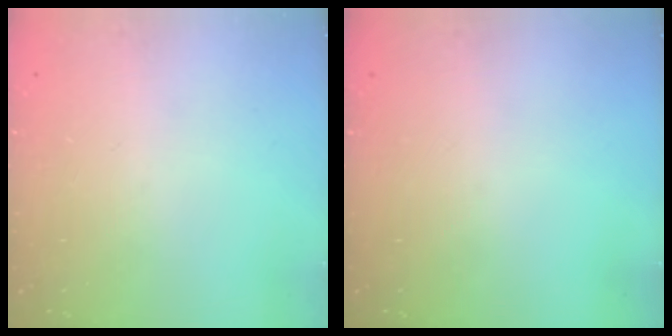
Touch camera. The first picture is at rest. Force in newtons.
{"total": 0.0}